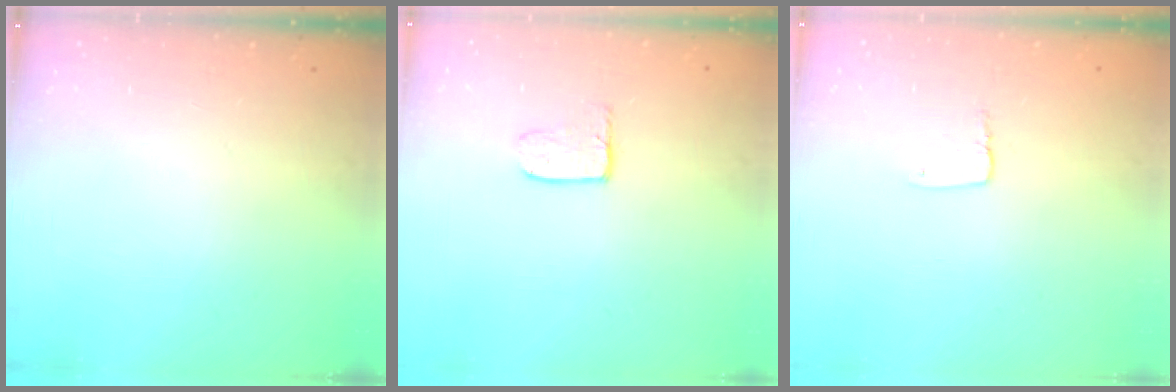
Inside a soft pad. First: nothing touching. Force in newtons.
{"total": 4.0, "press": 4.0, "slide": 0.4}
{"total": 3.8, "press": 3.8, "slide": 0.4}